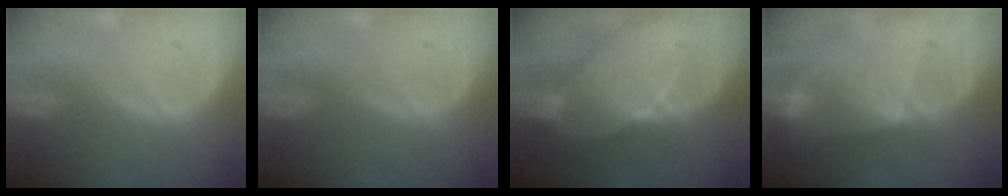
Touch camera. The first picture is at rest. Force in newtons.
{"total": 0.0}
{"total": 7.4, "press": 6.9, "slide": 2.4}
{"total": 7.1, "press": 6.8, "slide": 1.9}